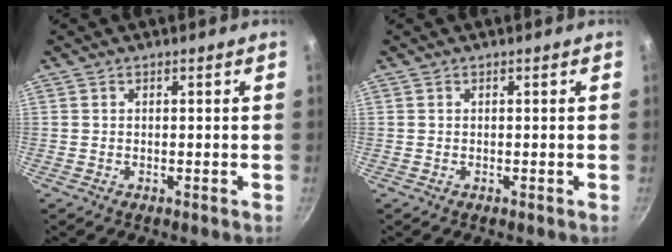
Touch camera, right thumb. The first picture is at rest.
{"total": 0.0}